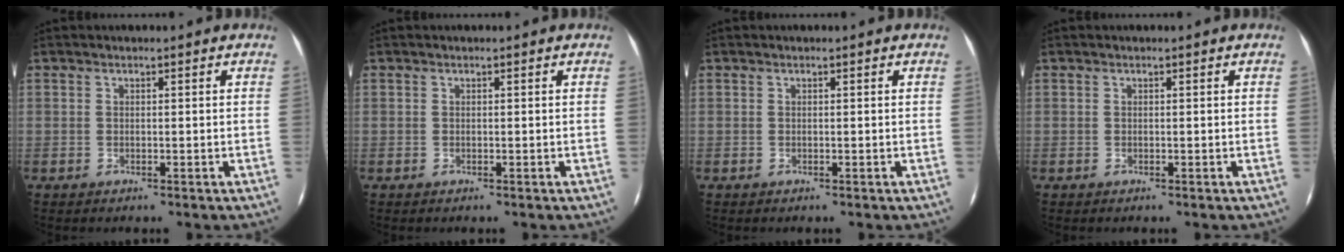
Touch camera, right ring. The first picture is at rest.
{"total": 0.0}
{"total": 0.0}
{"total": 0.0}